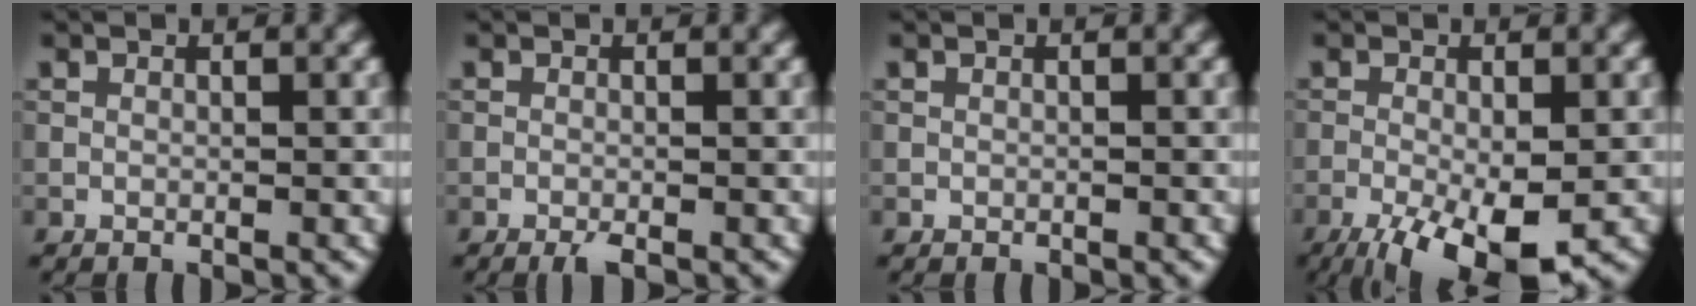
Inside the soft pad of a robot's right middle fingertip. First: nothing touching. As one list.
[{"total": 1.3, "force": [-0.8, 0.1, 0.9], "torque": [-0.015, -0.002, -0.016]}, {"total": 0.0}, {"total": 8.0, "force": [-3.9, 2.6, 6.4], "torque": [-0.118, -0.016, -0.061]}]